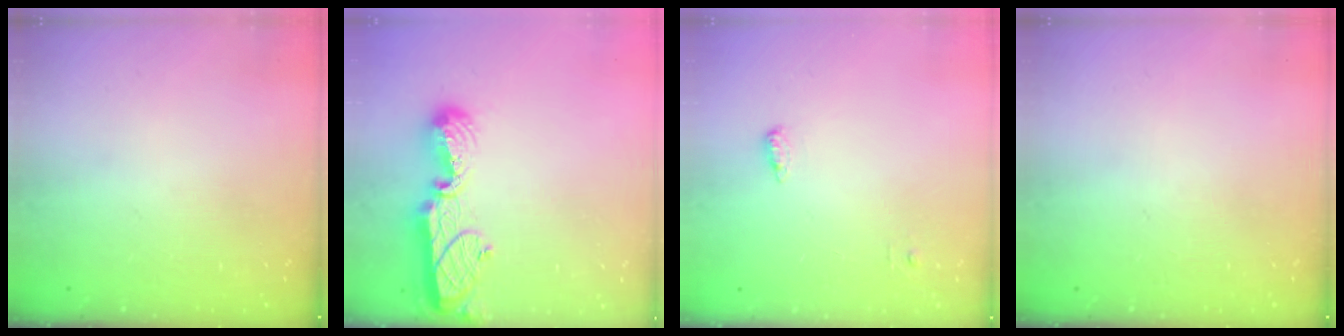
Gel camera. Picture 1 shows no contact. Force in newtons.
{"total": 13.8, "press": 13.8, "slide": 1.5}
{"total": 4.9, "press": 4.8, "slide": 1.0}
{"total": 0.0}